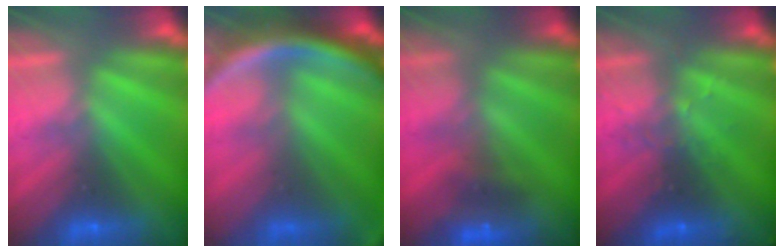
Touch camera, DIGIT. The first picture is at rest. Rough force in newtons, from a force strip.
{"total": 7.6}
{"total": 4.8}
{"total": 2.9}